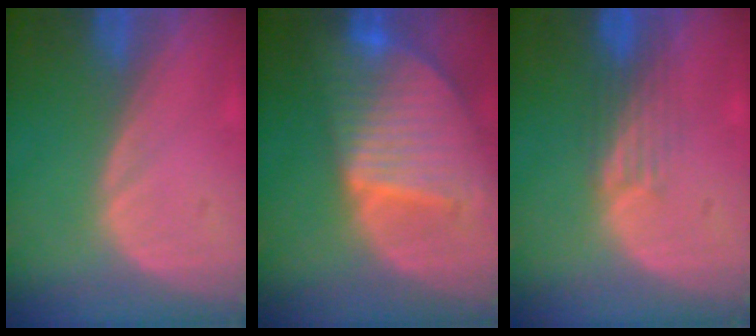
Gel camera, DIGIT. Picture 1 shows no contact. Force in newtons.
{"total": 9.5, "press": 8.2, "slide": 4.8}
{"total": 3.8, "press": 3.1, "slide": 2.2}